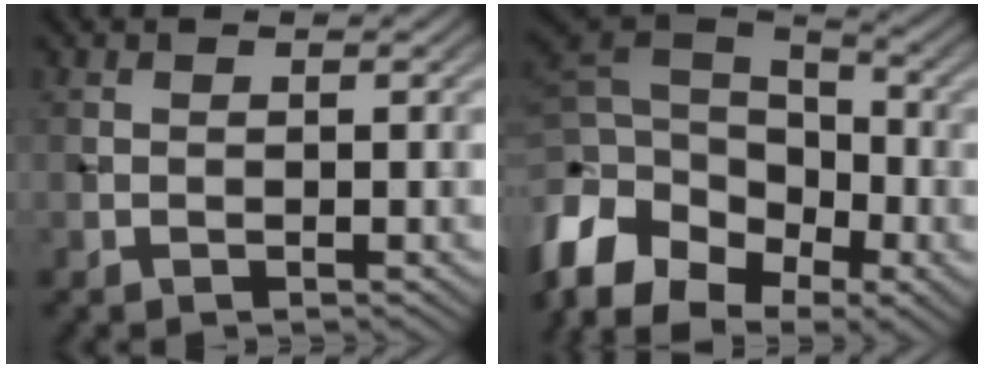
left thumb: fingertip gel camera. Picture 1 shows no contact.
{"total": 14.9, "force": [-5.4, 10.5, 9.0], "torque": [-0.260, -0.016, -0.090]}